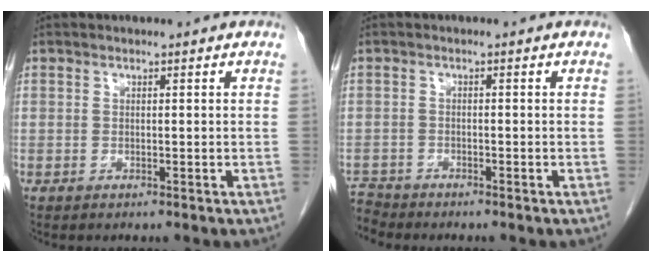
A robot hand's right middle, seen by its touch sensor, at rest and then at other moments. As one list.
[{"total": 2.7, "force": [-2.7, 0.1, -0.6], "torque": [0.014, -0.013, -0.050]}]